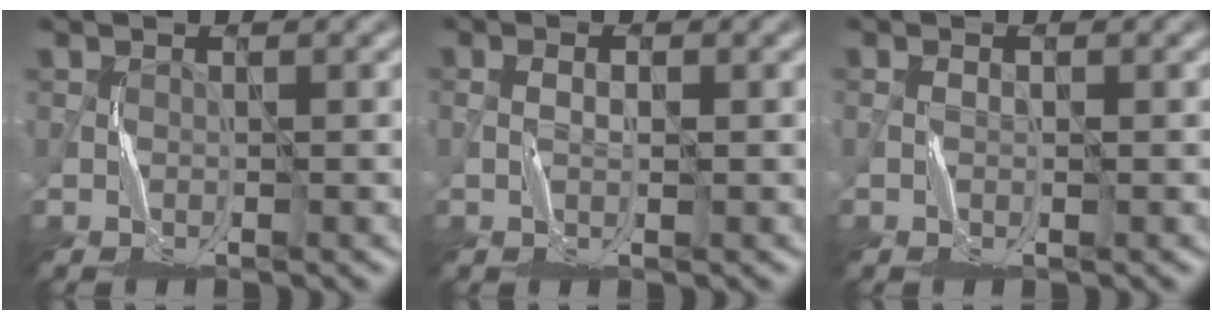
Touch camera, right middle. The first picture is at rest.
{"total": 0.8, "force": [0.3, 0.2, 0.7], "torque": [-0.007, -0.005, 0.007]}
{"total": 0.0}